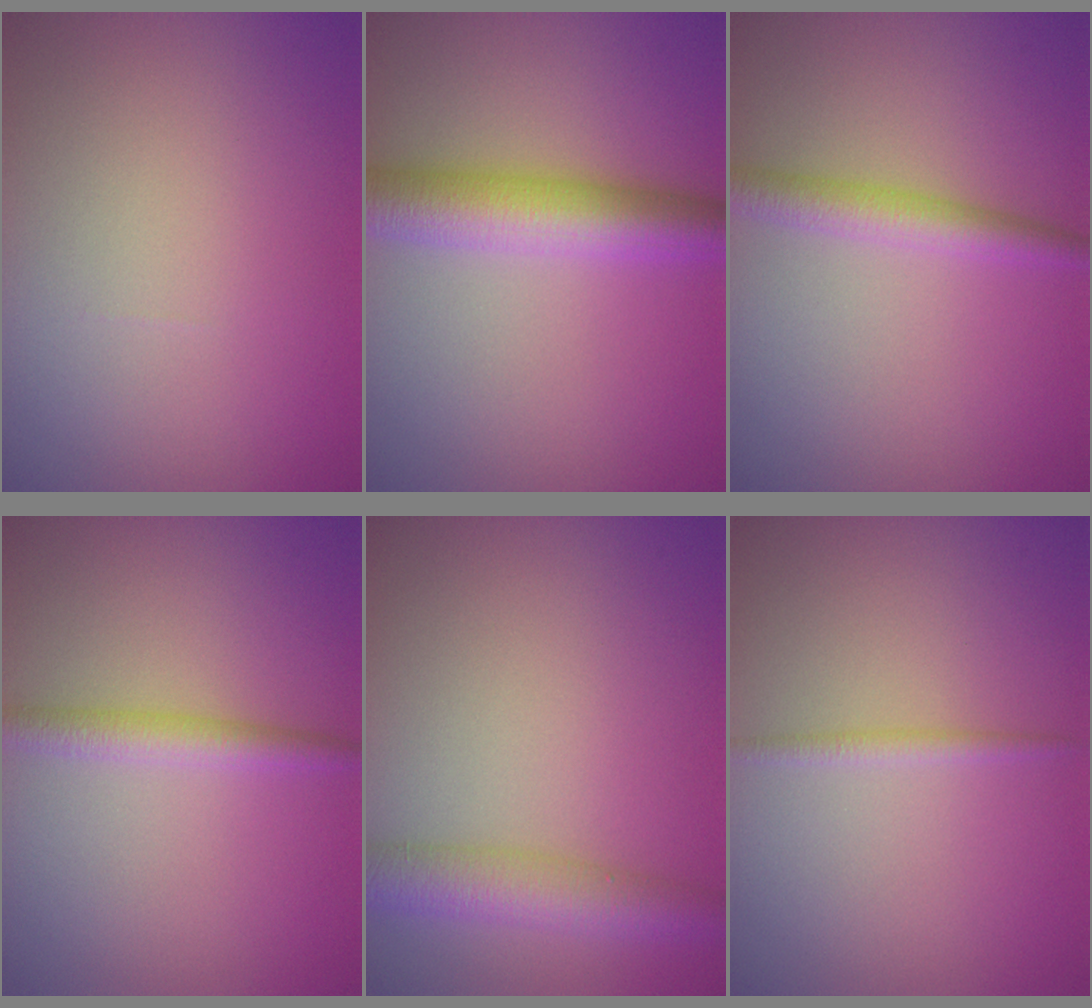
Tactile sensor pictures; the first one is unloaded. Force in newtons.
{"total": 6.2, "press": 6.2, "slide": 0.1}
{"total": 2.9, "press": 2.9, "slide": 0.1}
{"total": 2.4, "press": 2.4, "slide": 0.0}
{"total": 4.7, "press": 4.6, "slide": 0.2}
{"total": 1.1, "press": 1.1, "slide": 0.1}